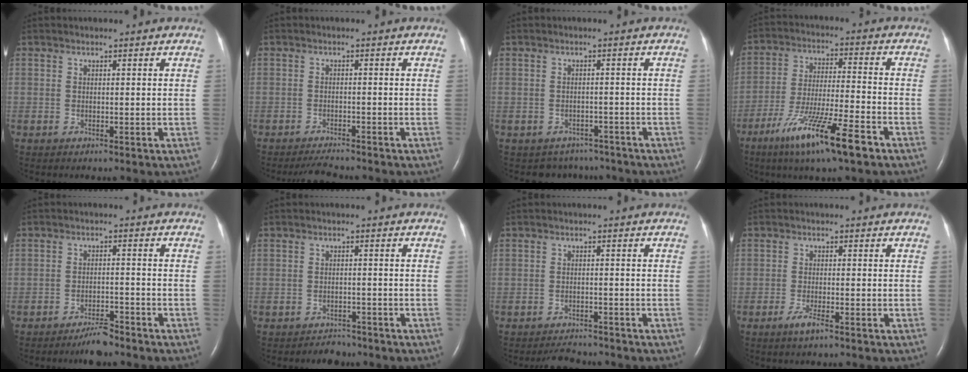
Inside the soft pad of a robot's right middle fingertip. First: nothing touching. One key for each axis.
{"total": 3.4, "fx": -3.2, "fy": 0.0, "fz": 1.0, "tx": -0.024, "ty": -0.015, "tz": -0.052}
{"total": 4.5, "fx": -3.8, "fy": 2.3, "fz": -0.4, "tx": 0.006, "ty": 0.014, "tz": -0.049}
{"total": 13.6, "fx": -8.1, "fy": 0.5, "fz": 10.9, "tx": -0.207, "ty": -0.034, "tz": -0.142}
{"total": 3.8, "fx": -3.3, "fy": 0.6, "fz": 1.6, "tx": -0.033, "ty": -0.004, "tz": -0.056}
{"total": 2.4, "fx": -2.1, "fy": 1.0, "fz": -0.1, "tx": -0.005, "ty": 0.000, "tz": -0.030}
{"total": 3.7, "fx": -3.5, "fy": 0.8, "fz": 0.5, "tx": -0.011, "ty": -0.009, "tz": -0.055}
{"total": 2.4, "fx": -1.5, "fy": 0.2, "fz": 1.9, "tx": -0.045, "ty": -0.005, "tz": -0.030}